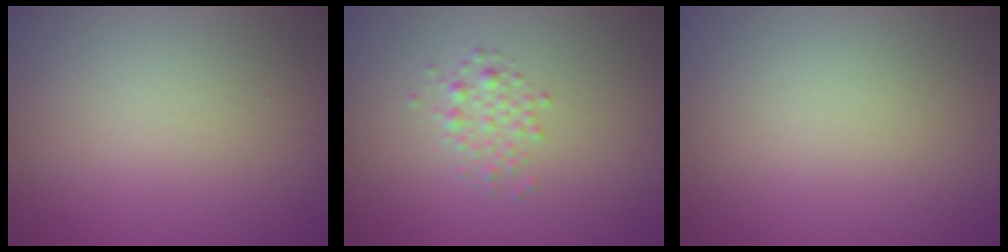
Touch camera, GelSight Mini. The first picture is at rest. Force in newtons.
{"total": 1.6, "press": 1.6, "slide": 0.0}
{"total": 0.0}